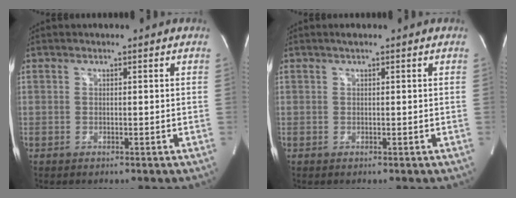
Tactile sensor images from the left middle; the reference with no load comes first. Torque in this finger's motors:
{"motor_torque": [0.15, -0.07, -0.02, 0.02]}